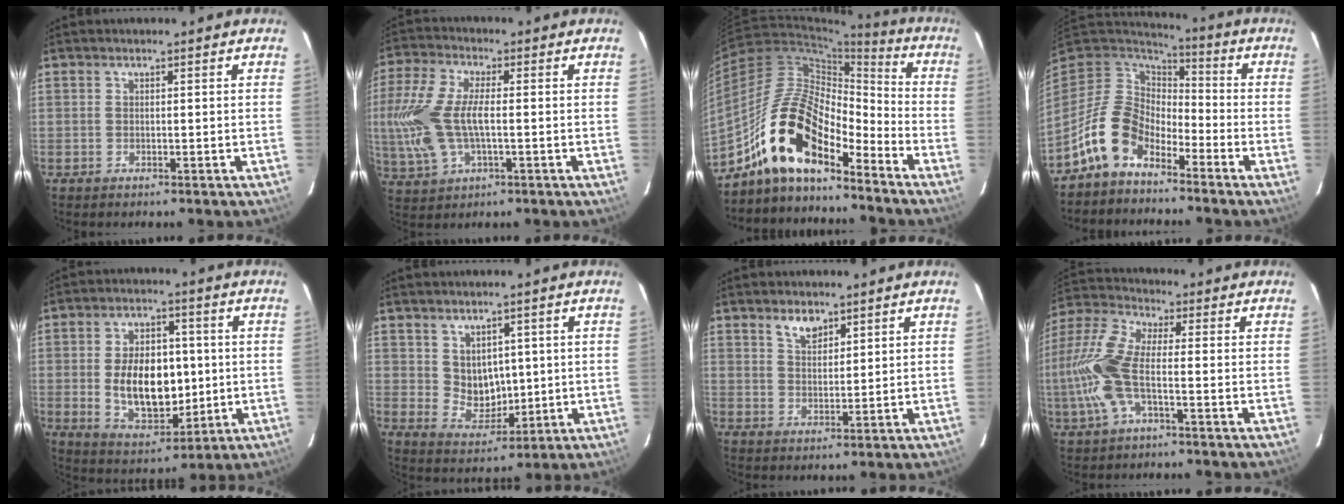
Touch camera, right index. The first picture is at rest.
{"total": 13.8, "force": [-0.8, 6.5, 12.2], "torque": [-0.271, 0.002, -0.012]}
{"total": 17.0, "force": [-12.2, 5.9, 10.2], "torque": [-0.194, 0.007, -0.241]}
{"total": 11.2, "force": [-7.1, 6.6, 5.7], "torque": [-0.121, 0.017, -0.138]}
{"total": 13.8, "force": [-0.4, 8.4, 11.0], "torque": [-0.204, 0.003, 0.015]}
{"total": 6.4, "force": [1.8, 5.3, 2.9], "torque": [-0.050, -0.004, 0.054]}
{"total": 4.1, "force": [2.9, 2.0, 2.0], "torque": [-0.030, 0.005, 0.054]}
{"total": 11.7, "force": [-2.3, 3.8, 10.8], "torque": [-0.249, 0.004, -0.049]}